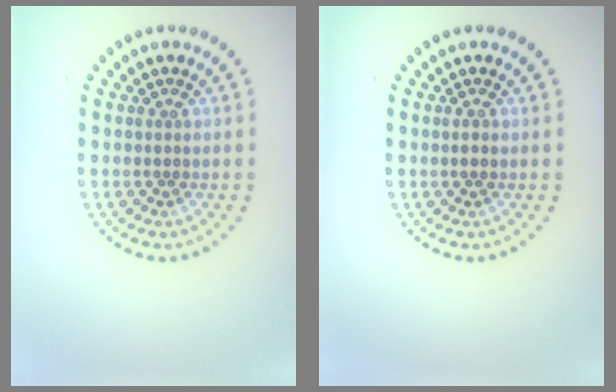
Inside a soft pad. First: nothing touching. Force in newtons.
{"total": 1.0, "press": 1.0, "slide": 0.1}